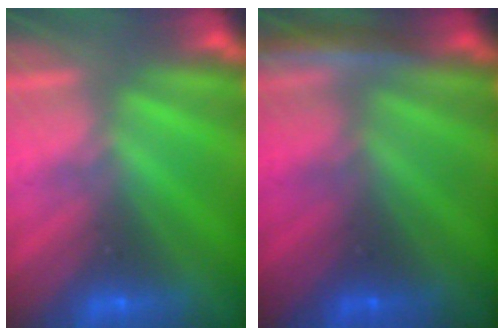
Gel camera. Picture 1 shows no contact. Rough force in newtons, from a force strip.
{"total": 2.0}